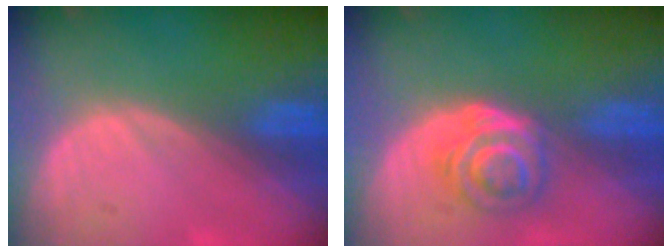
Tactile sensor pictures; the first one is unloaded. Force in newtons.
{"total": 6.3, "press": 5.2, "slide": 3.5}